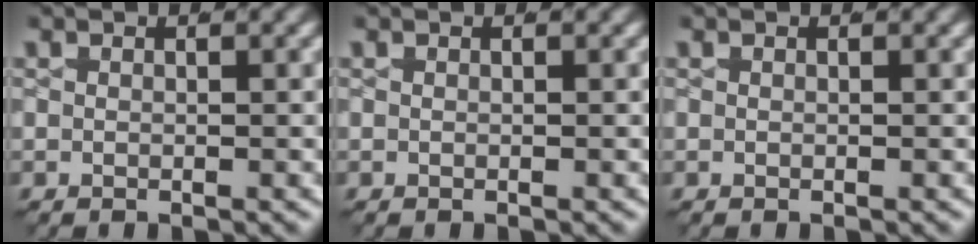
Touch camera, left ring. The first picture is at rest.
{"total": 0.0}
{"total": 0.0}